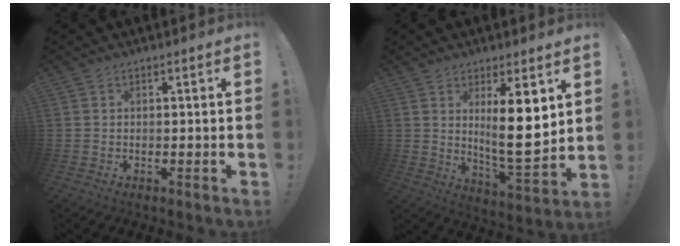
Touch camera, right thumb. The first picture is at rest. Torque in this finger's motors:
{"motor_torque": [0.18, 2.17, 1.31, -0.11, 0.06]}